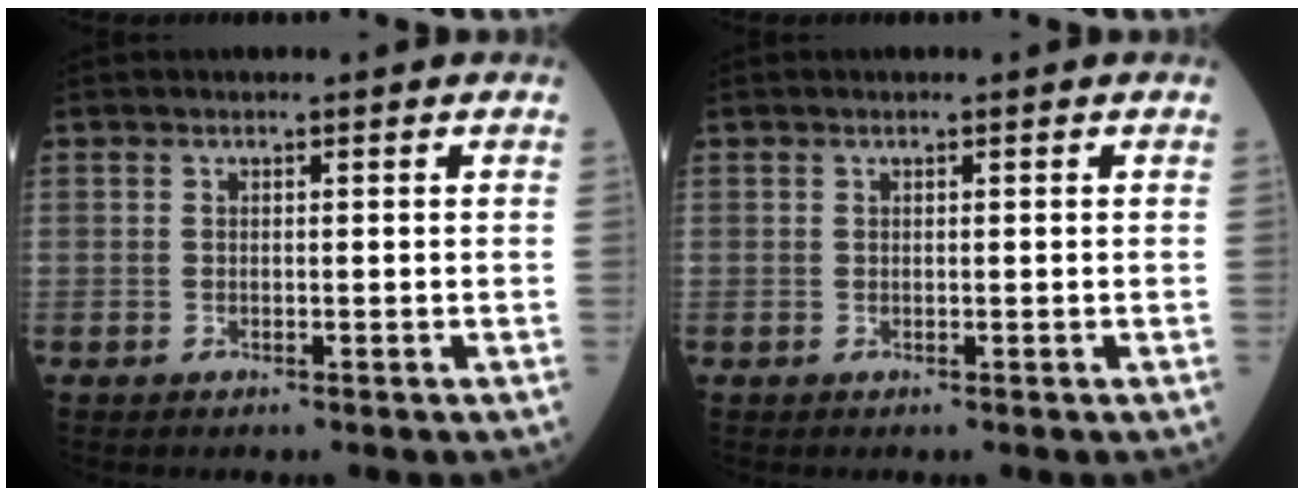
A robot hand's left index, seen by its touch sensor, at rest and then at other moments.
{"total": 0.0}